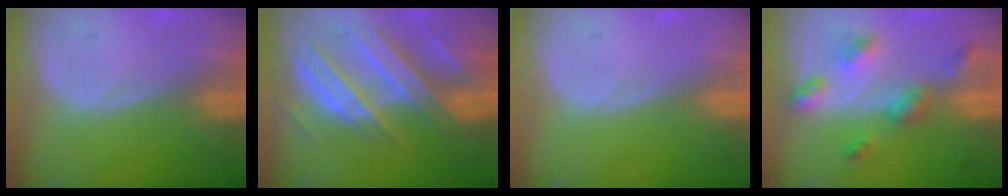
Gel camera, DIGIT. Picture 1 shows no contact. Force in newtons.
{"total": 10.5, "press": 9.3, "slide": 5.0}
{"total": 0.0}
{"total": 6.6, "press": 5.9, "slide": 3.1}